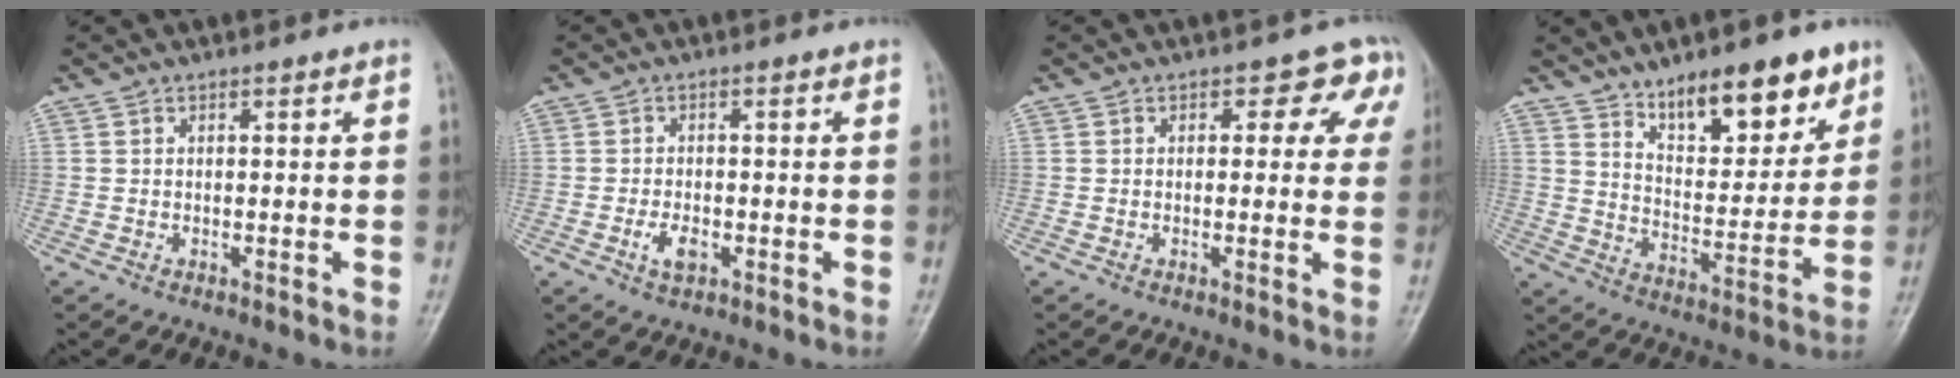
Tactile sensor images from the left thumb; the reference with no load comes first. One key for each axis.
{"total": 3.0, "fx": -1.3, "fy": 1.6, "fz": 2.2, "tx": -0.042, "ty": 0.003, "tz": -0.021}
{"total": 5.2, "fx": 2.2, "fy": 3.6, "fz": 3.0, "tx": 0.014, "ty": -0.002, "tz": 0.011}
{"total": 15.7, "fx": 10.5, "fy": 6.3, "fz": 9.9, "tx": -0.099, "ty": -0.068, "tz": 0.174}